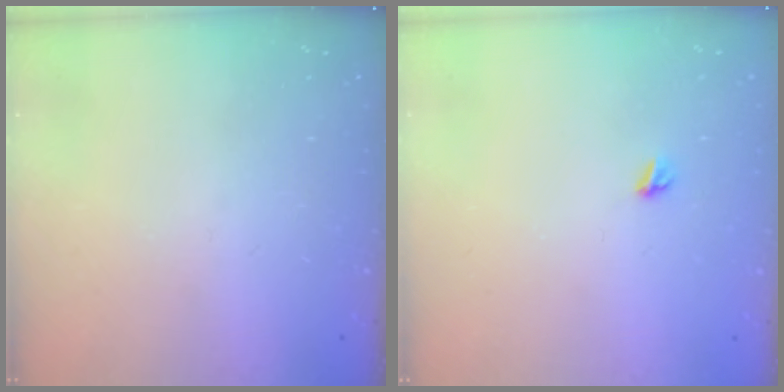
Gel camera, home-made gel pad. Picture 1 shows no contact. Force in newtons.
{"total": 4.2, "press": 4.2, "slide": 0.5}